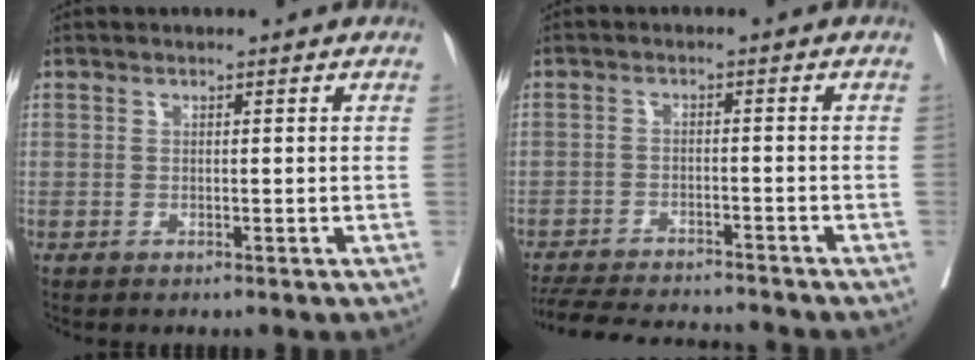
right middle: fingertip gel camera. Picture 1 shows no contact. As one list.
[{"total": 12.2, "force": [-11.4, 1.7, 3.9], "torque": [-0.067, -0.004, -0.166]}]